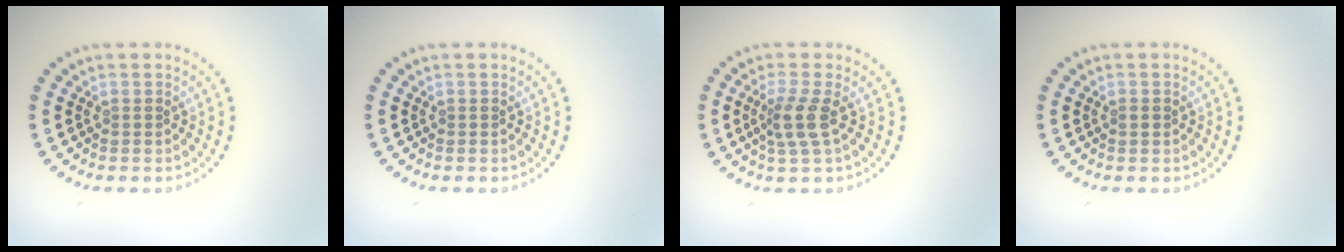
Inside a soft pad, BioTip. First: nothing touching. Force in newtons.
{"total": 0.0}
{"total": 2.6, "press": 2.0, "slide": 1.7}
{"total": 0.7, "press": 0.7, "slide": 0.0}